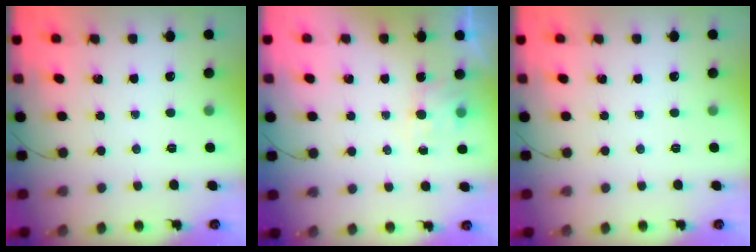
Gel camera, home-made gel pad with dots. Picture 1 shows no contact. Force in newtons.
{"total": 2.2, "press": 2.0, "slide": 0.9}
{"total": 0.0}